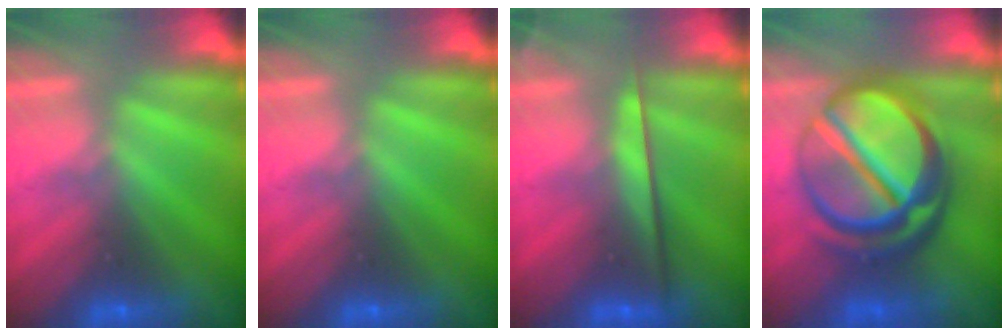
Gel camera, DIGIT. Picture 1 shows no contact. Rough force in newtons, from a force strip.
{"total": 0.0}
{"total": 2.4}
{"total": 10.1}